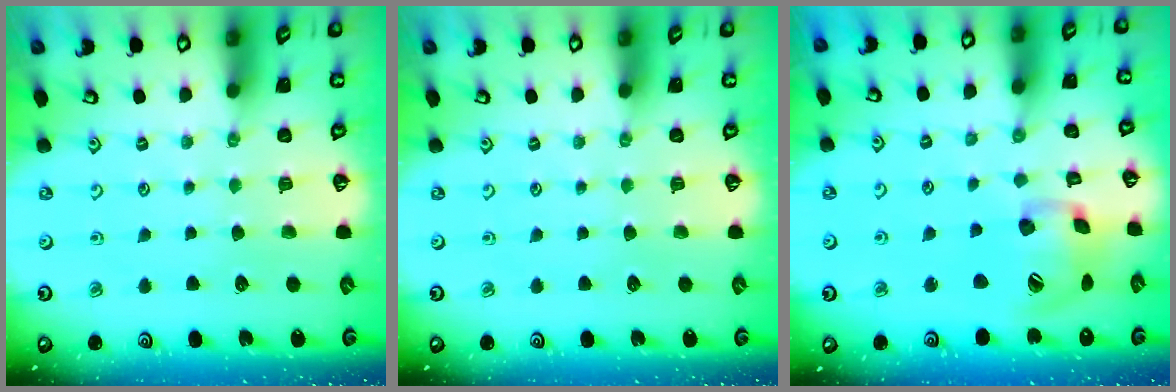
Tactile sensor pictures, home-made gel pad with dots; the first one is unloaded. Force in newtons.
{"total": 0.0}
{"total": 15.8, "press": 15.6, "slide": 2.4}